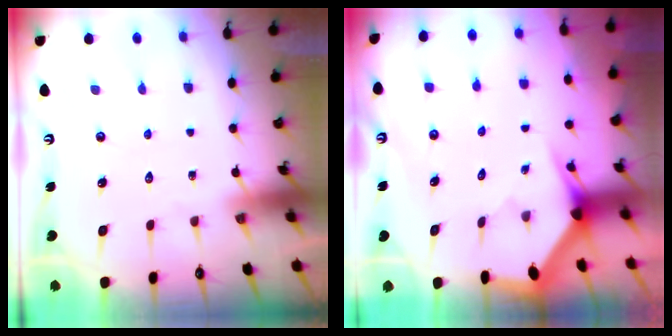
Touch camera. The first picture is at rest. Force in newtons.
{"total": 3.0, "press": 3.0, "slide": 0.0}